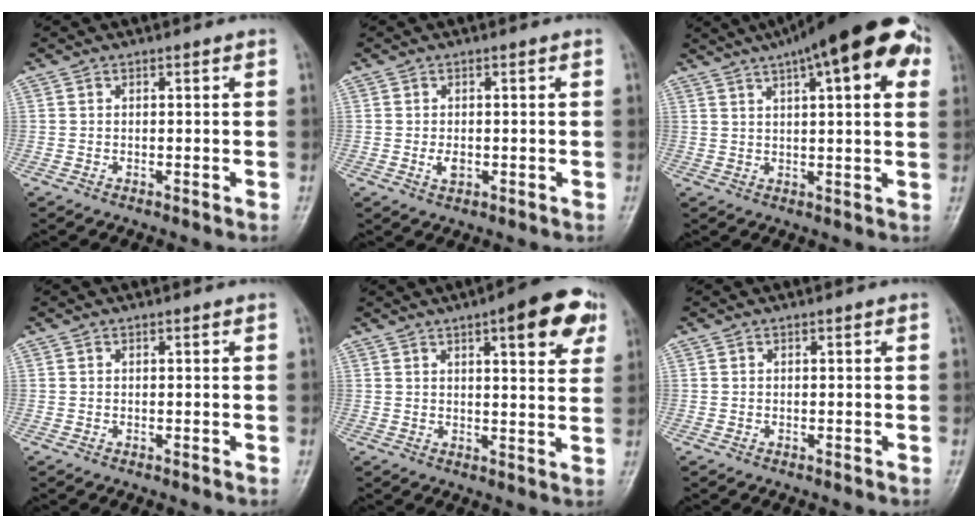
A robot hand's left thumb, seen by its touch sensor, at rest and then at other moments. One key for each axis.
{"total": 2.4, "fx": -0.5, "fy": 1.4, "fz": 1.8, "tx": -0.031, "ty": 0.000, "tz": -0.008}
{"total": 19.9, "fx": 9.5, "fy": 5.8, "fz": 16.5, "tx": -0.227, "ty": 0.021, "tz": 0.132}
{"total": 0.0}
{"total": 11.7, "fx": 5.7, "fy": 3.6, "fz": 9.7, "tx": -0.095, "ty": -0.010, "tz": 0.065}
{"total": 0.0}